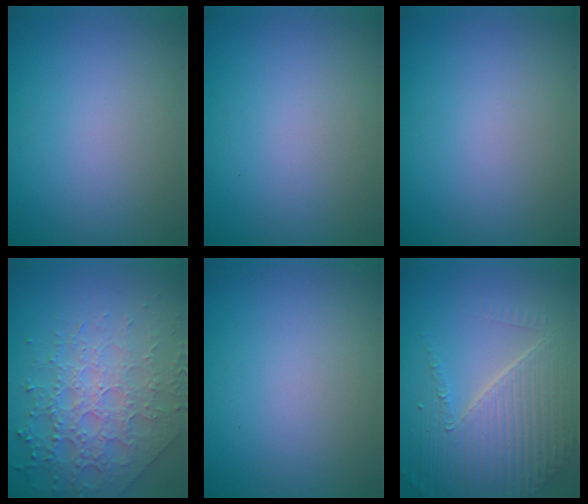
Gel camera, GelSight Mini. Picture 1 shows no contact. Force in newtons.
{"total": 0.0}
{"total": 0.0}
{"total": 6.0, "press": 5.2, "slide": 3.1}
{"total": 0.0}
{"total": 7.2, "press": 5.2, "slide": 5.1}